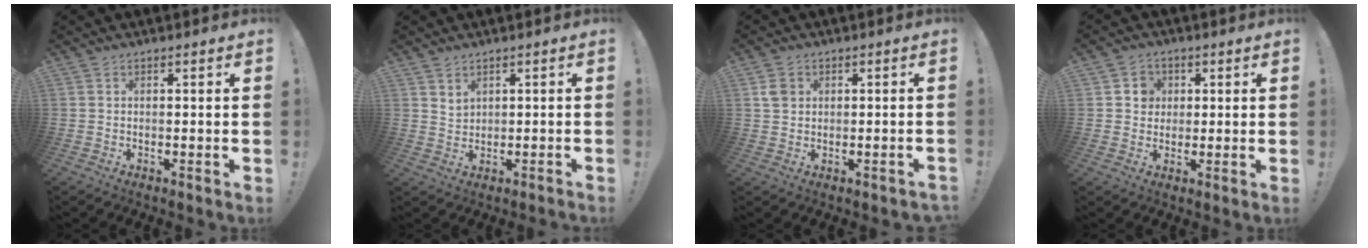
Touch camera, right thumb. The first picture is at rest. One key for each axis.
{"total": 1.3, "fx": 0.9, "fy": 0.8, "fz": 0.4, "tx": -0.005, "ty": -0.010, "tz": 0.015}
{"total": 3.8, "fx": 0.8, "fy": 3.3, "fz": 1.6, "tx": -0.017, "ty": 0.004, "tz": 0.016}
{"total": 5.0, "fx": 1.1, "fy": 4.8, "fz": 1.1, "tx": -0.012, "ty": -0.003, "tz": 0.020}